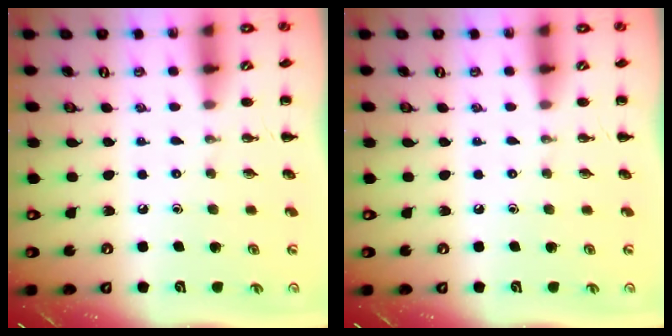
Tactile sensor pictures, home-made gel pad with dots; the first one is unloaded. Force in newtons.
{"total": 0.0}